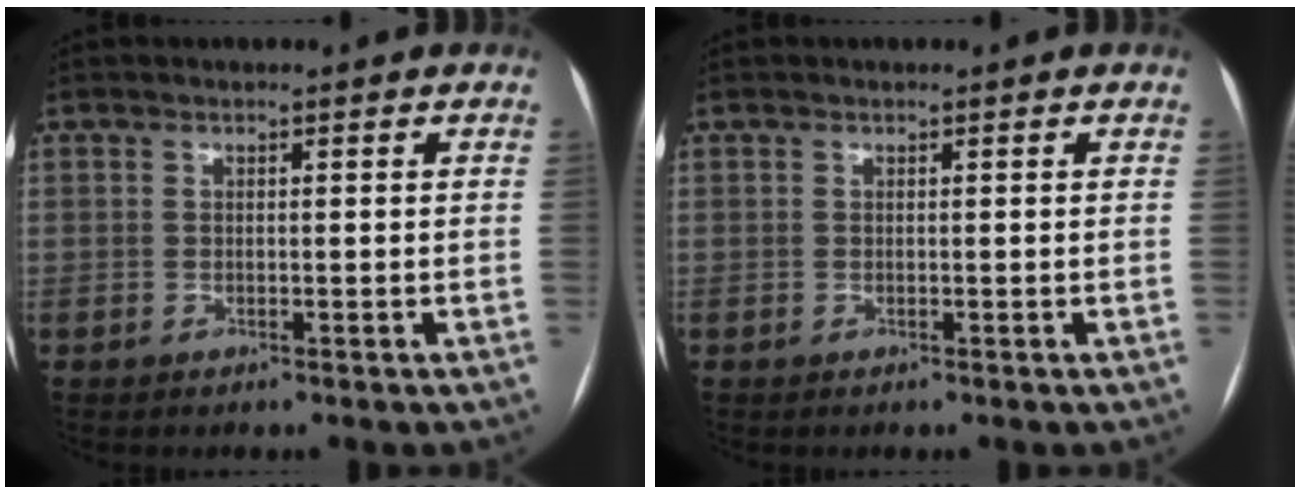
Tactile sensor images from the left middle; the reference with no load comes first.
{"total": 0.0}